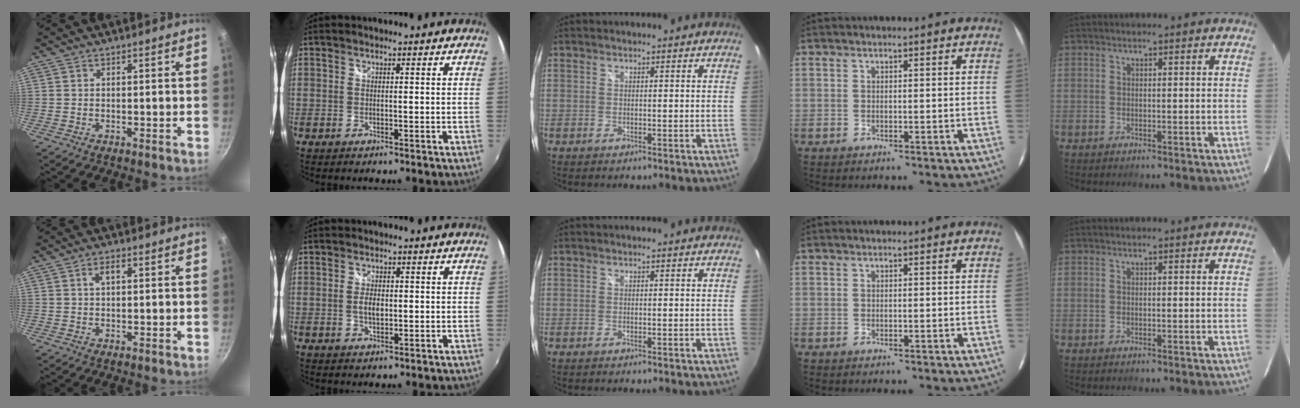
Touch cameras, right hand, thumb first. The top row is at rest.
{"thumb": {"total": 2.2, "force": [0.7, 1.2, 1.7], "torque": [-0.028, 0.006, 0.013]}, "index": {"total": 2.8, "force": [-0.1, 1.4, 2.4], "torque": [-0.044, -0.001, -0.002]}}